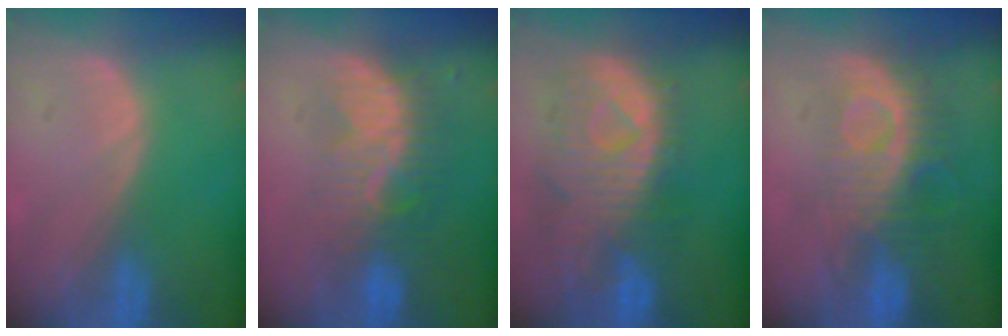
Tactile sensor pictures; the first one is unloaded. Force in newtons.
{"total": 8.2, "press": 7.4, "slide": 3.6}
{"total": 11.3, "press": 9.7, "slide": 5.7}
{"total": 9.3, "press": 8.2, "slide": 4.4}